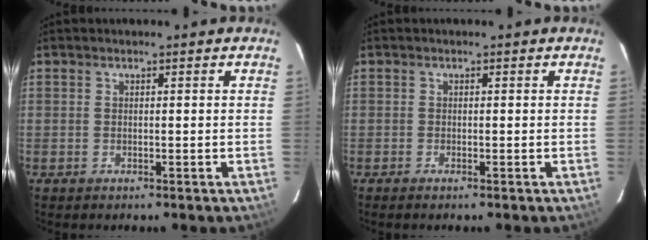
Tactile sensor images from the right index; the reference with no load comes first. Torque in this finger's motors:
{"motor_torque": [0.12, 0.04, -0.01, 0.00]}